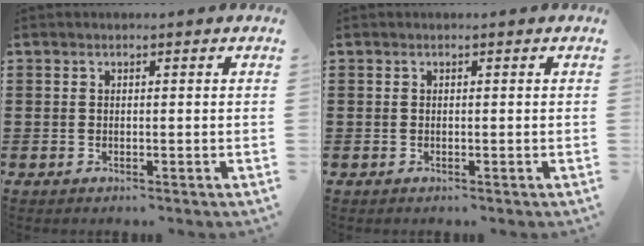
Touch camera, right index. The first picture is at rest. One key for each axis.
{"total": 0.0}